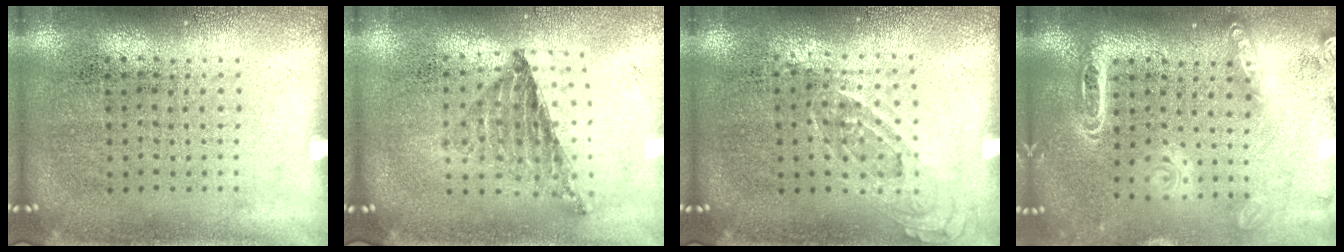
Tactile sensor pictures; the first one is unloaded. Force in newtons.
{"total": 0.8, "press": 0.8, "slide": 0.1}
{"total": 0.7, "press": 0.6, "slide": 0.3}
{"total": 2.1, "press": 1.8, "slide": 1.2}